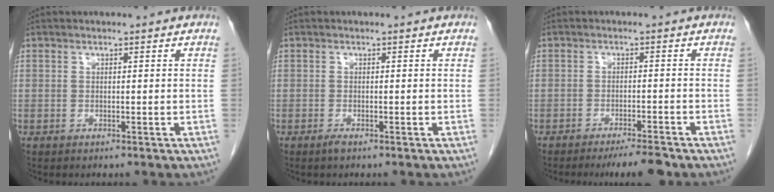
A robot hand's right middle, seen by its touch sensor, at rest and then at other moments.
{"total": 0.8, "force": [-0.6, 0.1, 0.5], "torque": [-0.012, -0.001, -0.010]}
{"total": 4.6, "force": [-3.9, 0.1, 2.4], "torque": [-0.030, -0.010, -0.061]}